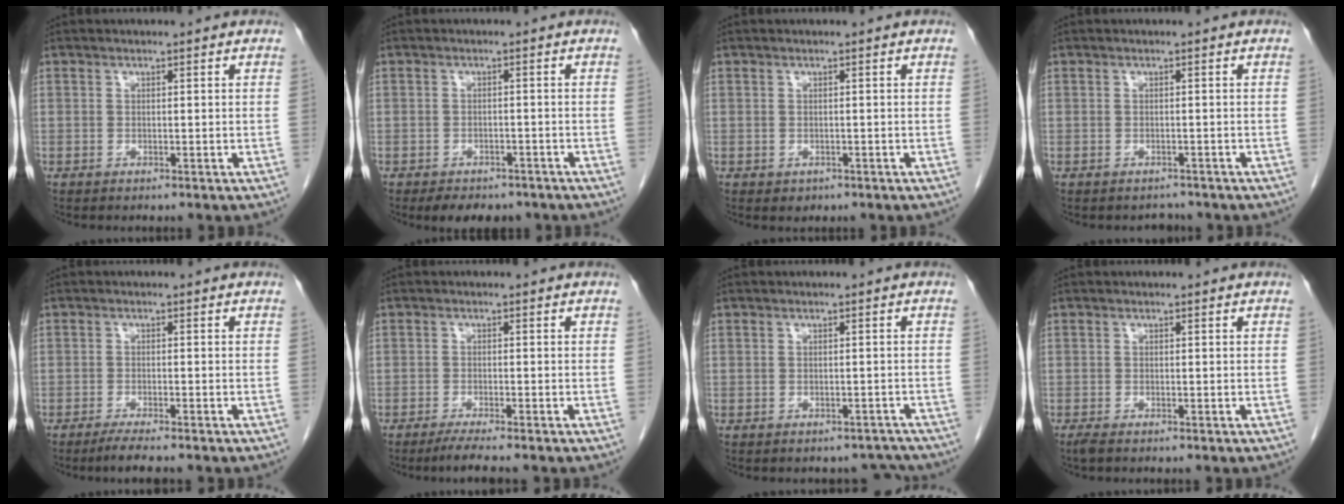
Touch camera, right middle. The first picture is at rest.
{"total": 6.5, "force": [-5.1, 3.1, 2.8], "torque": [-0.031, -0.001, -0.067]}
{"total": 1.1, "force": [-0.5, 0.9, 0.4], "torque": [-0.007, 0.001, -0.001]}
{"total": 1.5, "force": [-1.3, 0.7, -0.2], "torque": [0.000, -0.001, -0.018]}
{"total": 3.3, "force": [-2.7, 0.0, 1.9], "torque": [-0.036, -0.007, -0.046]}
{"total": 3.4, "force": [-2.8, -0.3, 1.9], "torque": [-0.037, -0.008, -0.050]}
{"total": 3.8, "force": [-3.3, 1.7, -0.2], "torque": [0.014, 0.008, -0.035]}
{"total": 1.0, "force": [-0.8, 0.2, 0.6], "torque": [-0.019, -0.005, -0.016]}